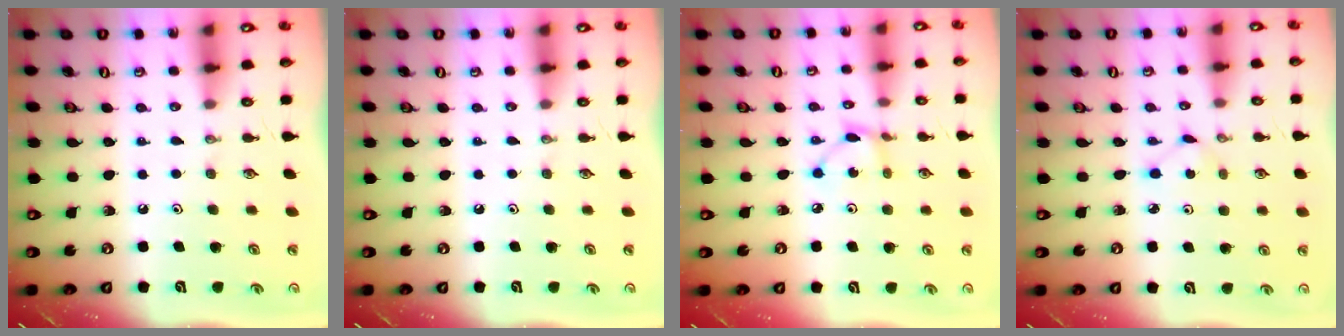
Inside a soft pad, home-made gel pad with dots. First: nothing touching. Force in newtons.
{"total": 0.0}
{"total": 2.8, "press": 2.8, "slide": 0.1}
{"total": 1.8, "press": 1.7, "slide": 0.2}